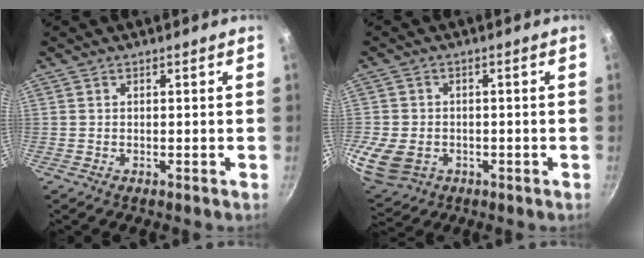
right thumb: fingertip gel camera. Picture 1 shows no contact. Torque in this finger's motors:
{"motor_torque": [0.64, 2.53, 1.85, -0.08, 0.76]}